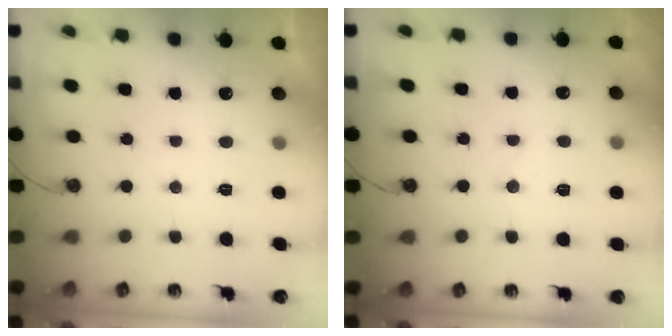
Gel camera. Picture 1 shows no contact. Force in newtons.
{"total": 5.9, "press": 5.9, "slide": 0.3}